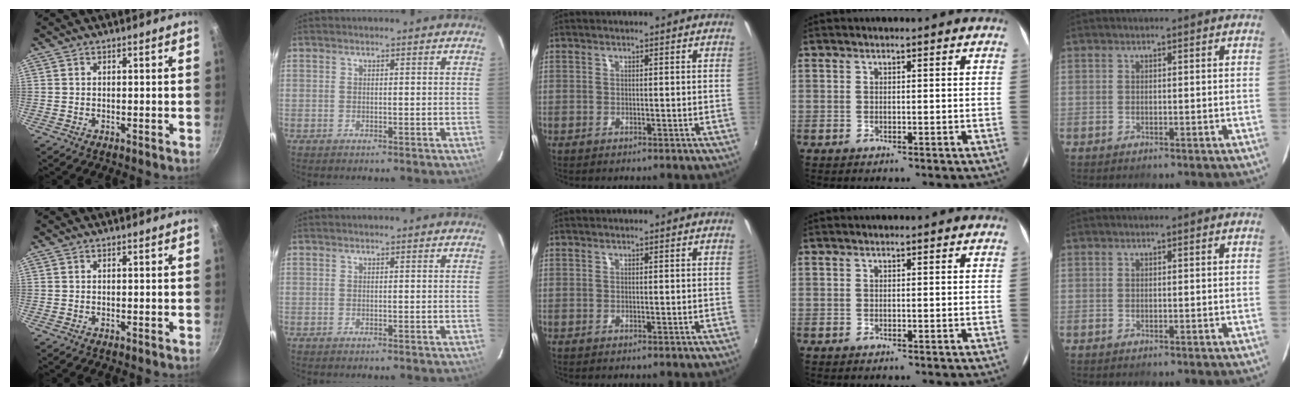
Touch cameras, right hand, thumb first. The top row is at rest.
{}